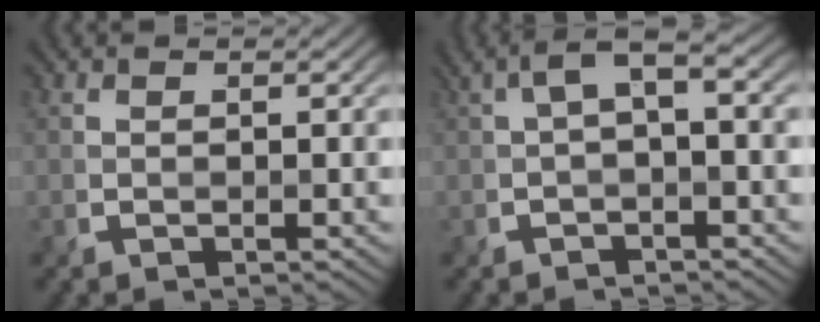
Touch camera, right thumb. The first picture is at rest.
{"total": 4.0, "force": [0.7, 1.3, 3.7], "torque": [-0.071, 0.013, 0.011]}